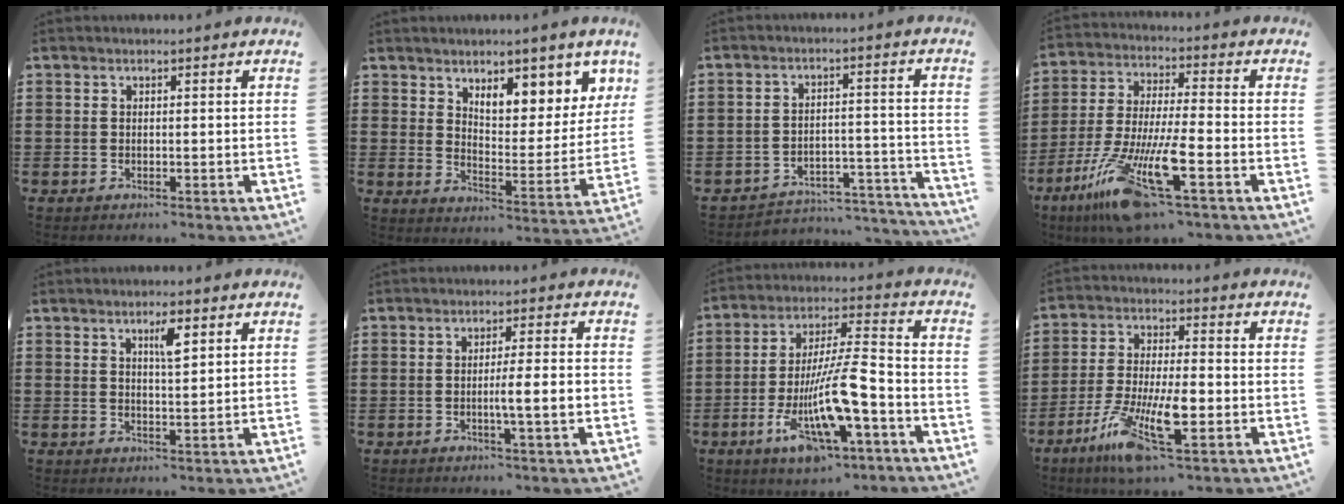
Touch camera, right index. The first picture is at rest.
{"total": 6.9, "force": [5.6, 2.9, 2.7], "torque": [-0.056, -0.034, 0.096]}
{"total": 4.5, "force": [-4.2, 1.2, 0.9], "torque": [-0.018, 0.007, -0.087]}
{"total": 14.5, "force": [-8.8, 1.9, 11.3], "torque": [-0.240, -0.004, -0.163]}
{"total": 3.6, "force": [1.9, 0.8, 3.0], "torque": [-0.047, 0.001, 0.026]}
{"total": 4.3, "force": [-0.8, -0.1, 4.2], "torque": [-0.071, -0.006, -0.017]}
{"total": 14.1, "force": [-6.1, 4.2, 12.0], "torque": [-0.227, -0.013, -0.113]}
{"total": 11.5, "force": [-4.9, 3.0, 10.0], "torque": [-0.220, -0.010, -0.094]}